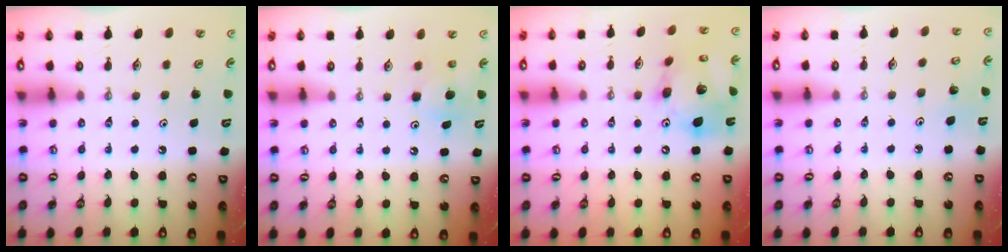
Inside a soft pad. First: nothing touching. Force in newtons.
{"total": 5.2, "press": 5.2, "slide": 0.4}
{"total": 18.1, "press": 17.8, "slide": 3.2}
{"total": 2.8, "press": 2.7, "slide": 1.0}